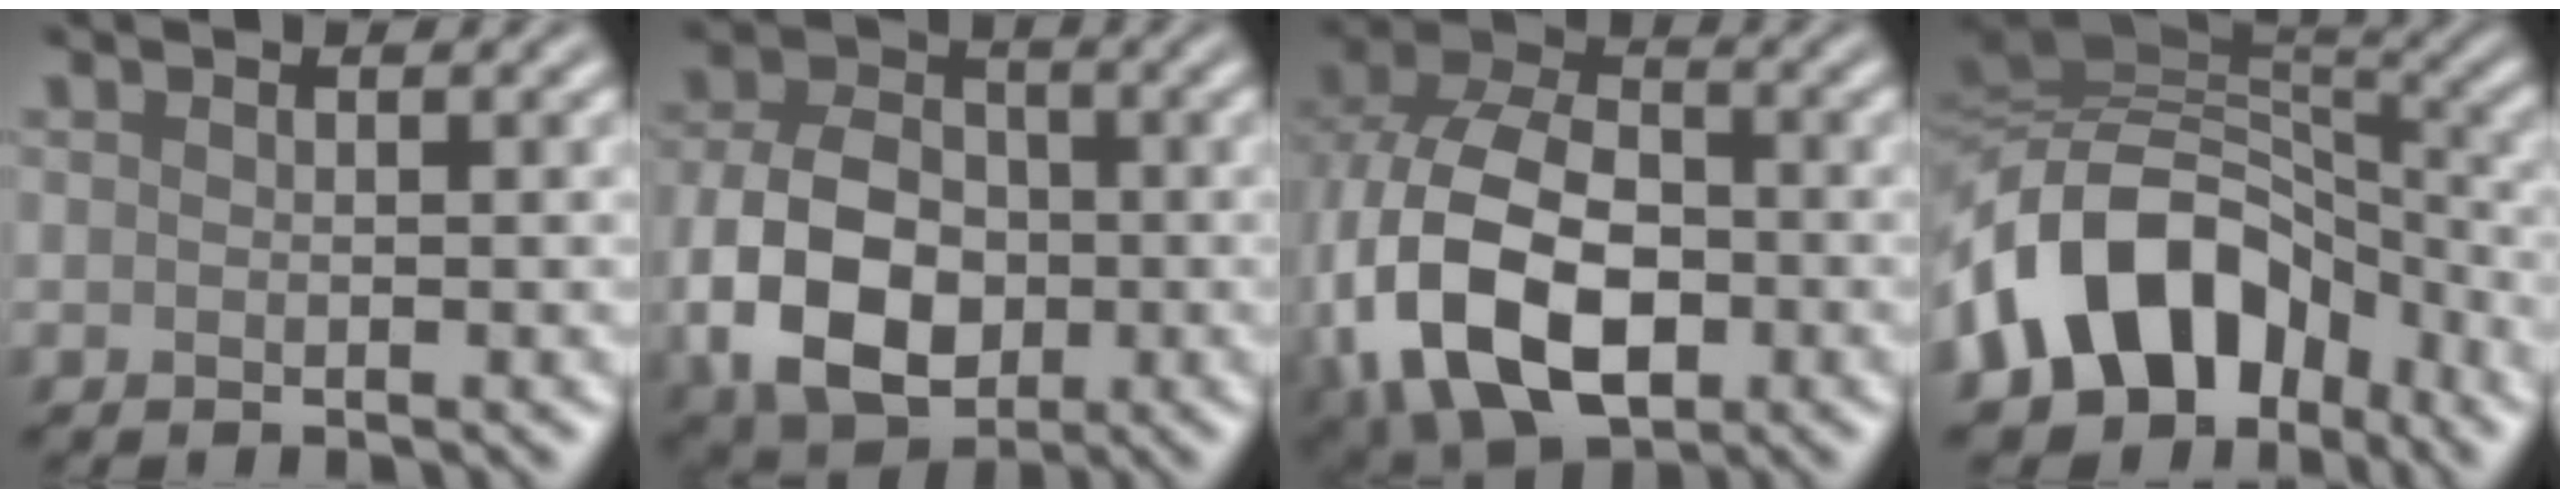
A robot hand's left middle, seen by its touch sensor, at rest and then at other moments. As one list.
[{"total": 9.3, "force": [-2.1, 6.6, 6.2], "torque": [-0.128, -0.008, -0.045]}, {"total": 15.4, "force": [-3.6, 10.2, 11.0], "torque": [-0.244, -0.026, -0.066]}, {"total": 13.3, "force": [-5.3, 9.3, 8.0], "torque": [-0.150, 0.018, -0.107]}]